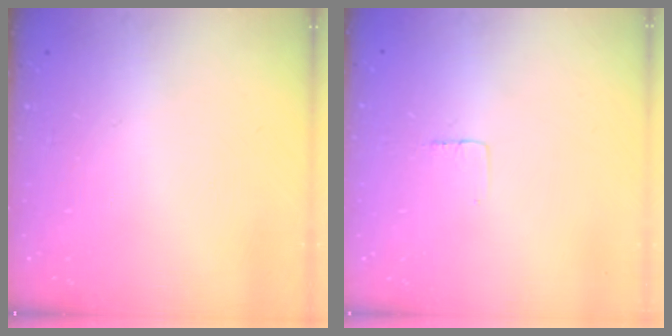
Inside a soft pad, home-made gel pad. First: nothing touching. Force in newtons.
{"total": 2.3, "press": 2.3, "slide": 0.1}